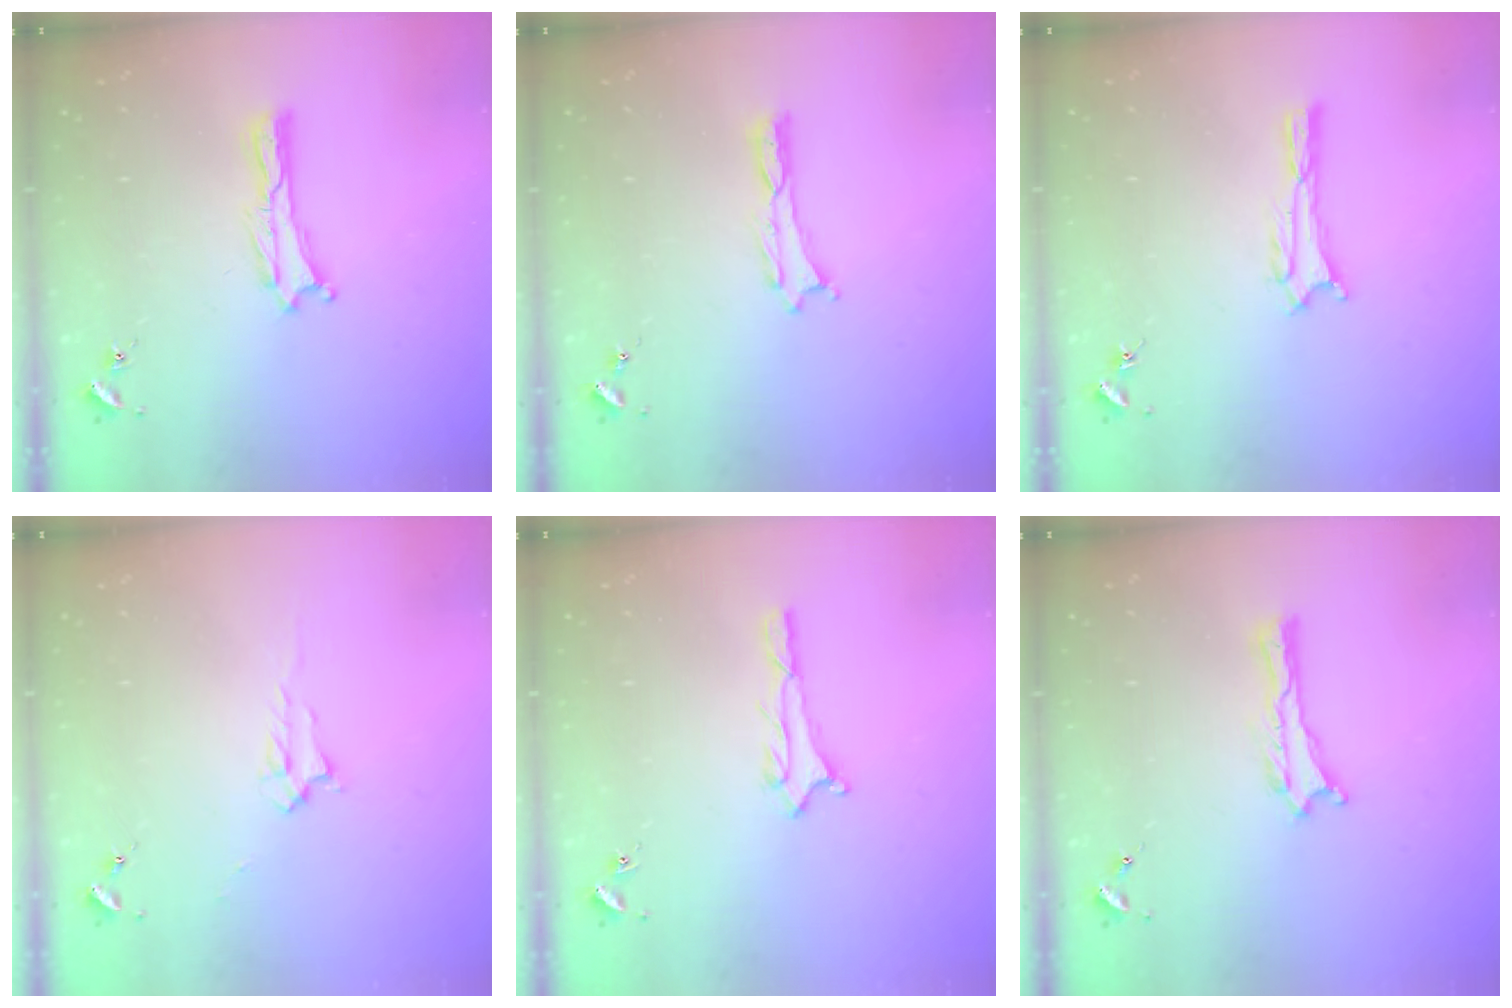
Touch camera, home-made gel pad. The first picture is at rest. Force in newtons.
{"total": 0.0}
{"total": 1.6, "press": 1.6, "slide": 0.2}
{"total": 2.2, "press": 2.2, "slide": 0.4}
{"total": 2.0, "press": 2.0, "slide": 0.2}
{"total": 0.0}